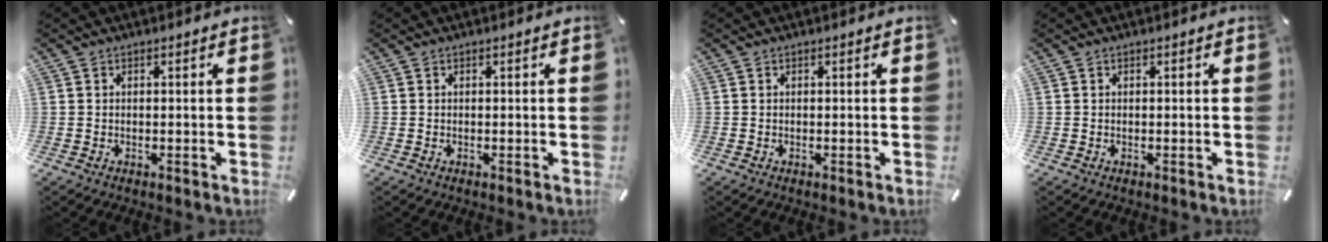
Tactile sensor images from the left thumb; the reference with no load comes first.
{"total": 0.0}
{"total": 0.0}
{"total": 0.0}